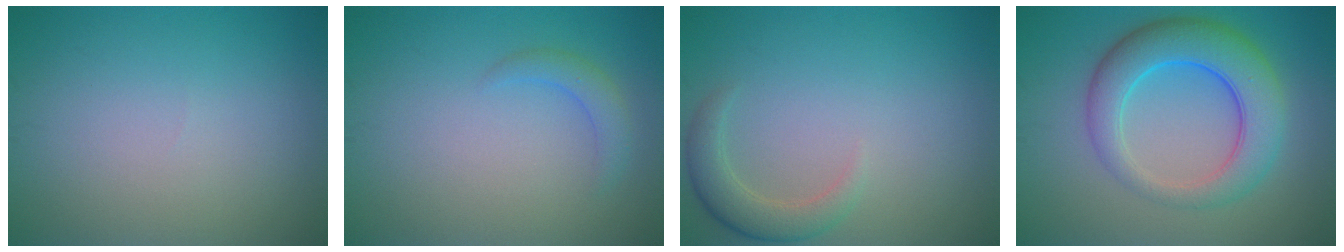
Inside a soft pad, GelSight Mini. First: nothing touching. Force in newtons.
{"total": 1.7, "press": 1.7, "slide": 0.2}
{"total": 2.8, "press": 2.7, "slide": 0.4}
{"total": 7.3, "press": 7.2, "slide": 0.4}